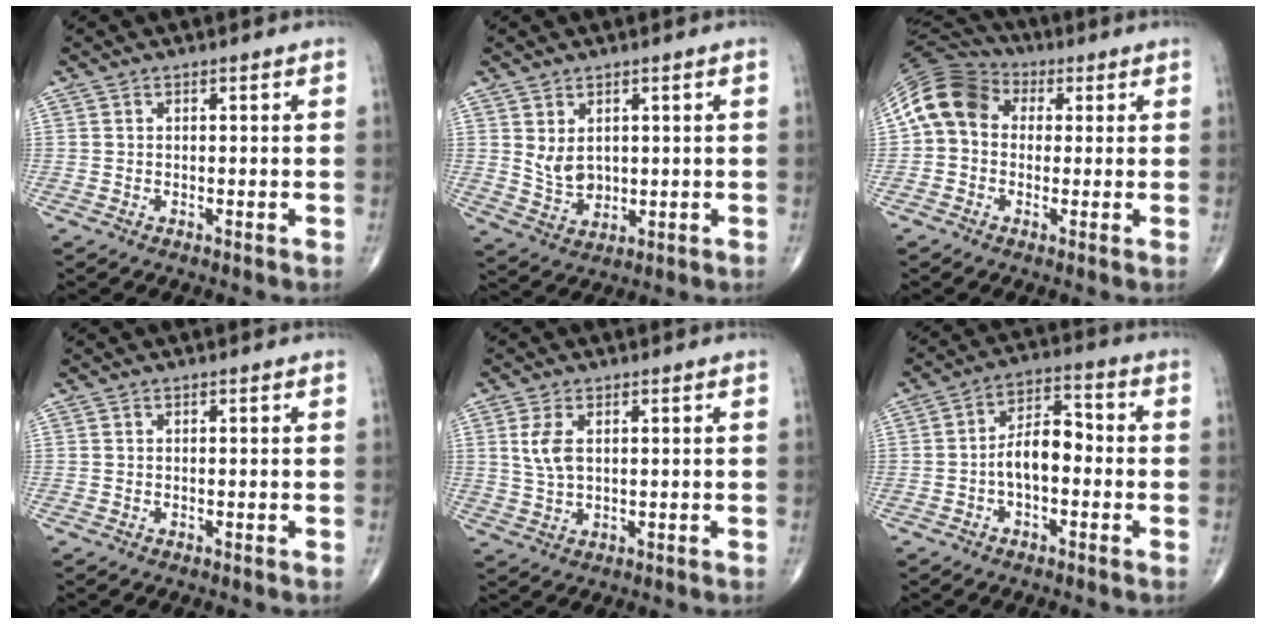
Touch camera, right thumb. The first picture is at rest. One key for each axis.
{"total": 5.0, "fx": 1.4, "fy": 3.4, "fz": 3.4, "tx": -0.049, "ty": -0.019, "tz": 0.037}
{"total": 11.6, "fx": 1.5, "fy": 9.3, "fz": 6.9, "tx": -0.121, "ty": 0.034, "tz": 0.012}
{"total": 0.0}
{"total": 4.1, "fx": 1.1, "fy": 2.1, "fz": 3.4, "tx": -0.073, "ty": -0.002, "tz": 0.026}
{"total": 8.0, "fx": -1.5, "fy": 4.4, "fz": 6.5, "tx": -0.100, "ty": 0.034, "tz": -0.035}